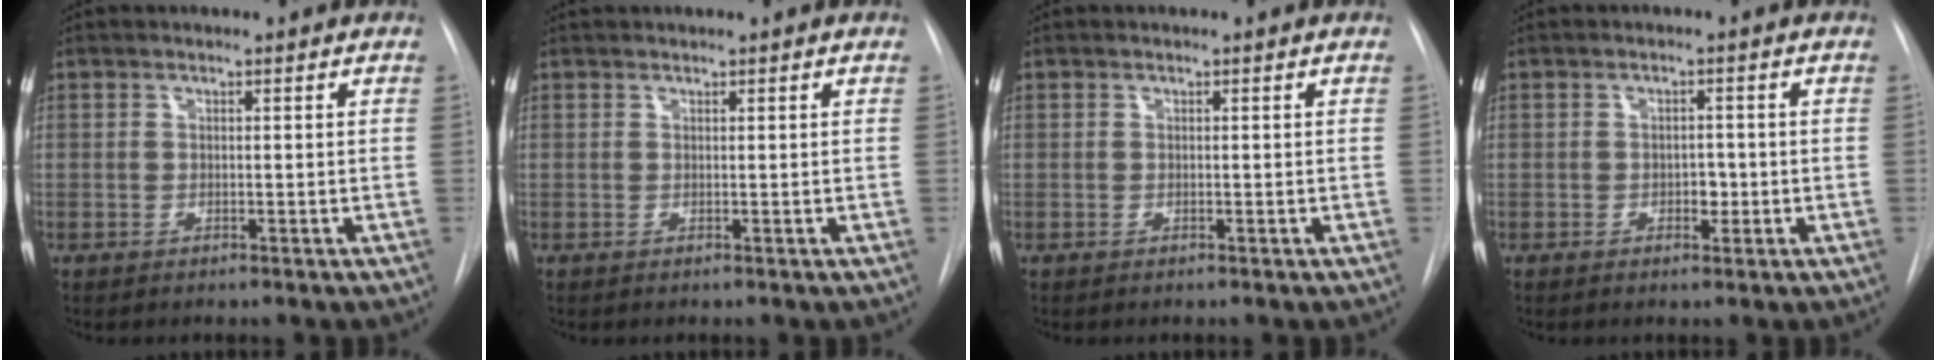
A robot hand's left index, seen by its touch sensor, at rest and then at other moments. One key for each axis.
{"total": 0.9, "fx": 0.9, "fy": 0.2, "fz": 0.2, "tx": -0.008, "ty": 0.017, "tz": 0.017}
{"total": 0.0}
{"total": 2.0, "fx": -0.8, "fy": 1.2, "fz": 1.3, "tx": -0.018, "ty": -0.001, "tz": -0.010}